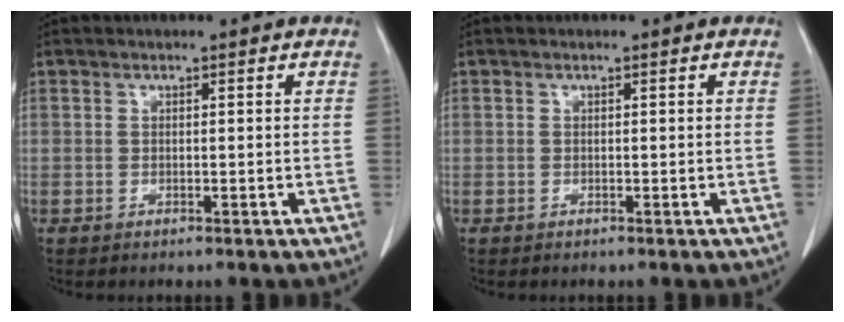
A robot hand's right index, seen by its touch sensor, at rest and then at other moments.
{"total": 0.0}